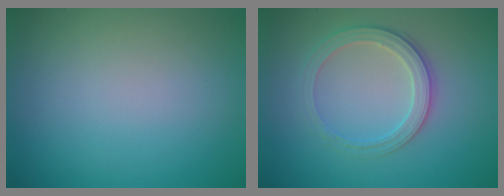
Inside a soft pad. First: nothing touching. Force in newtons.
{"total": 2.8, "press": 2.6, "slide": 0.8}